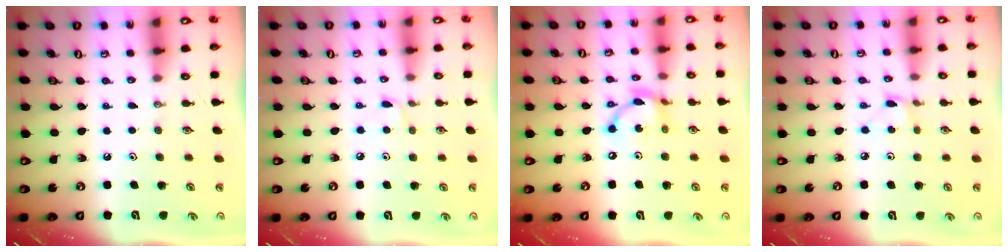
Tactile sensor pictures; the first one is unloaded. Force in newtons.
{"total": 4.3, "press": 4.2, "slide": 0.7}
{"total": 10.6, "press": 10.6, "slide": 0.7}
{"total": 2.7, "press": 2.7, "slide": 0.3}